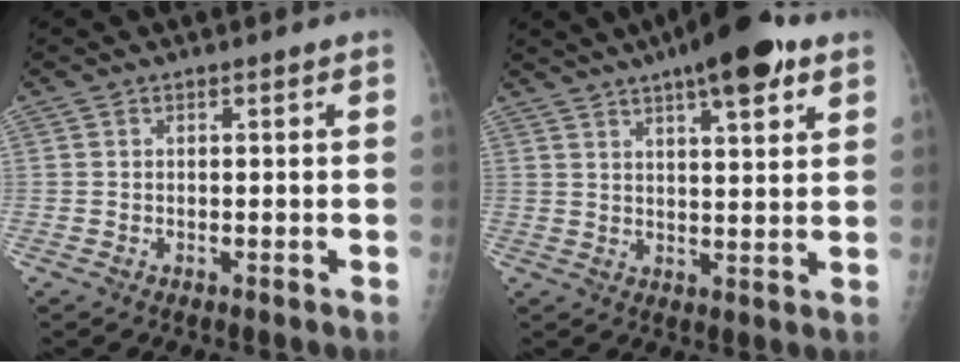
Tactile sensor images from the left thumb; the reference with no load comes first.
{"total": 13.0, "force": [7.9, 3.6, 9.7], "torque": [-0.125, -0.021, 0.113]}